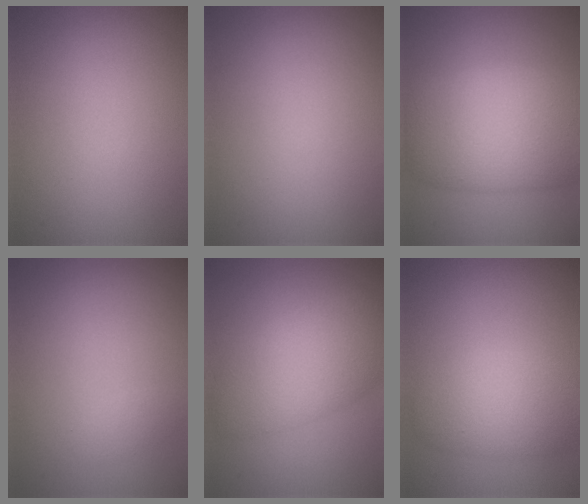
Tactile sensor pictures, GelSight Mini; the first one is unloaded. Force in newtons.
{"total": 0.0}
{"total": 9.7, "press": 9.7, "slide": 0.7}
{"total": 0.7, "press": 0.7, "slide": 0.0}
{"total": 6.0, "press": 6.0, "slide": 0.2}
{"total": 4.9, "press": 4.9, "slide": 0.1}